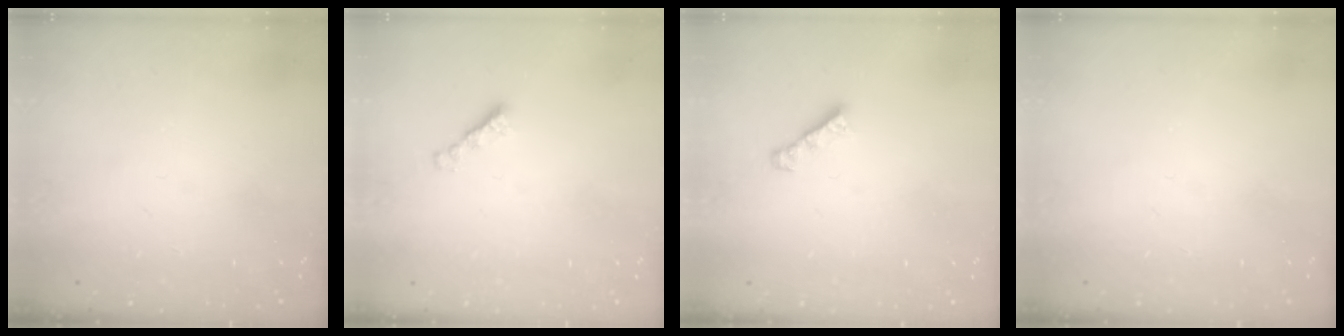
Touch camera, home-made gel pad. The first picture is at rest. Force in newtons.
{"total": 2.5, "press": 2.5, "slide": 0.5}
{"total": 3.0, "press": 3.0, "slide": 0.3}
{"total": 0.0}